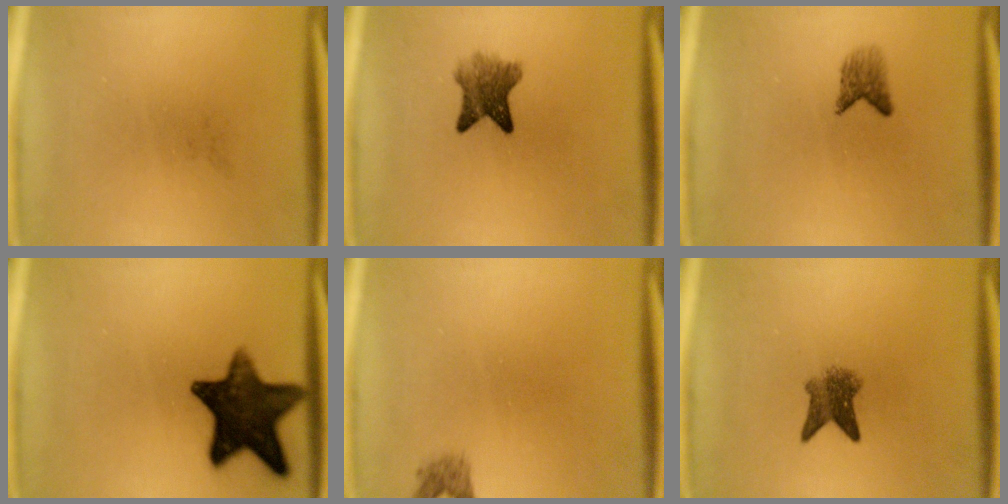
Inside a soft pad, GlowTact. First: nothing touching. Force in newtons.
{"total": 5.2}
{"total": 2.3}
{"total": 14.0}
{"total": 1.4}
{"total": 3.9}